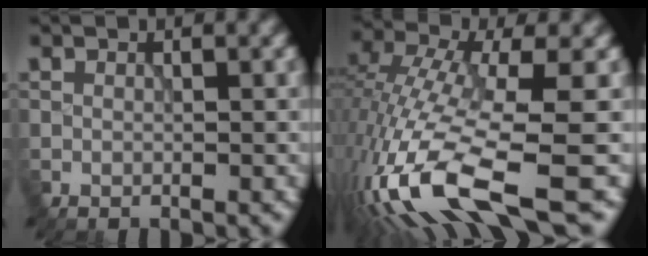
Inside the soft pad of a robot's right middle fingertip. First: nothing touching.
{"total": 14.3, "force": [-5.6, 4.8, 12.3], "torque": [-0.274, -0.026, -0.092]}